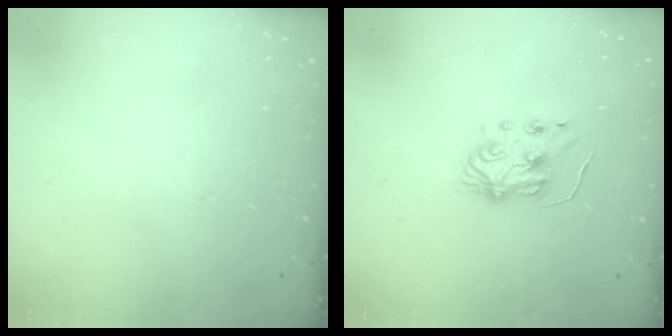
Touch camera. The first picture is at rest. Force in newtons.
{"total": 5.2, "press": 5.1, "slide": 0.7}